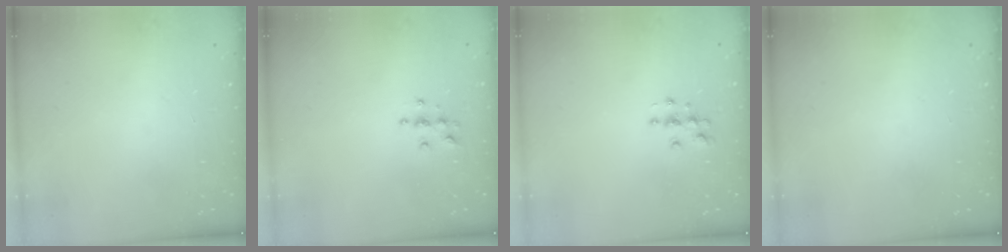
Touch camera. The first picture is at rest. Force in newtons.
{"total": 3.7, "press": 3.7, "slide": 0.4}
{"total": 4.1, "press": 4.1, "slide": 0.5}
{"total": 0.0}